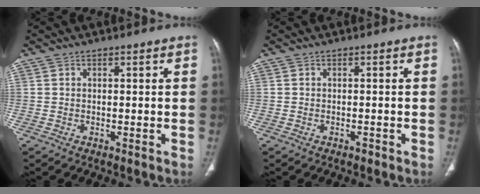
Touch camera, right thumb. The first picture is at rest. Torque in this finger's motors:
{"motor_torque": [0.27, 0.08, -0.07, -0.19, -0.02]}